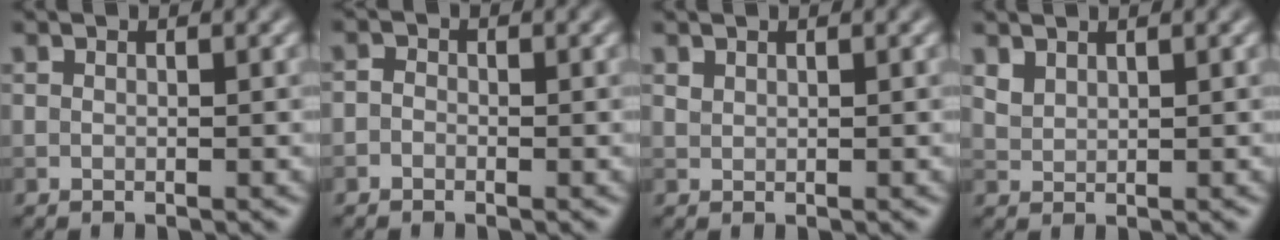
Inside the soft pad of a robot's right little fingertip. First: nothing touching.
{"total": 0.8, "force": [-0.5, 0.6, 0.3], "torque": [-0.002, -0.003, -0.014]}
{"total": 0.6, "force": [0.6, 0.2, 0.1], "torque": [-0.006, 0.000, 0.016]}
{"total": 1.4, "force": [1.2, 0.6, 0.5], "torque": [-0.017, 0.000, 0.031]}